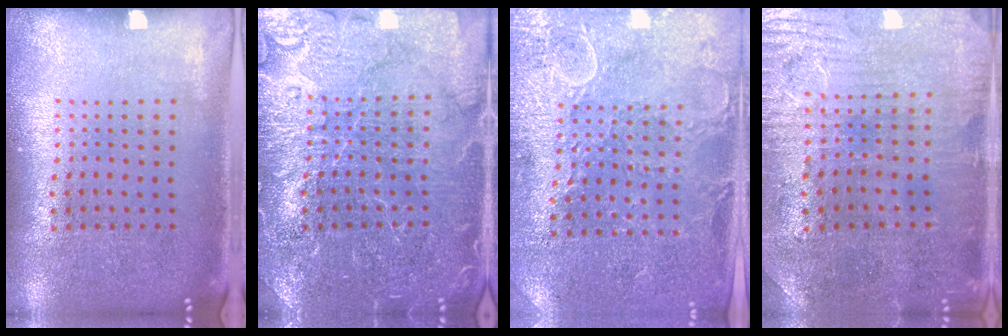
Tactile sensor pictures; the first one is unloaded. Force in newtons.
{"total": 4.1, "press": 4.1, "slide": 0.6}
{"total": 2.9, "press": 2.8, "slide": 0.4}
{"total": 1.3, "press": 1.2, "slide": 0.6}